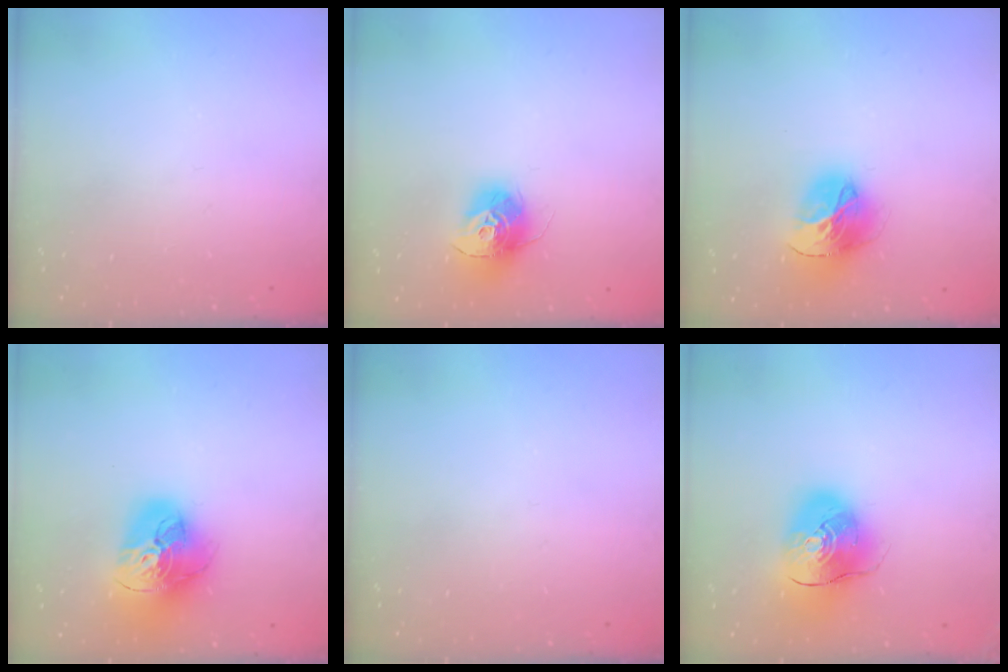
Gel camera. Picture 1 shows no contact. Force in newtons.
{"total": 13.0, "press": 13.0, "slide": 1.0}
{"total": 16.0, "press": 15.9, "slide": 1.7}
{"total": 21.0, "press": 20.9, "slide": 2.1}
{"total": 0.0}
{"total": 13.0, "press": 12.8, "slide": 2.4}